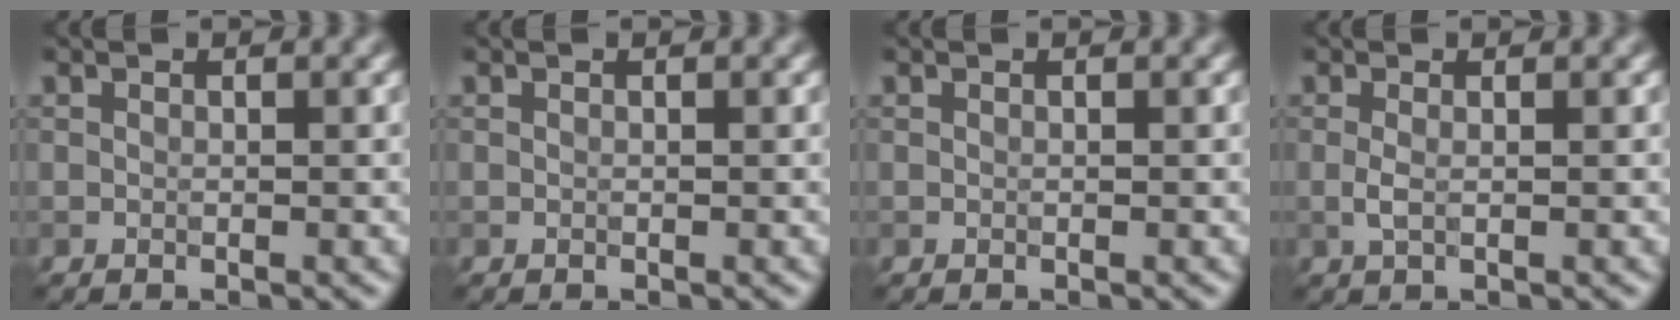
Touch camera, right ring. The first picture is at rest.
{"total": 0.0}
{"total": 0.0}
{"total": 1.1, "force": [0.0, 0.3, 1.0], "torque": [-0.023, -0.001, -0.001]}